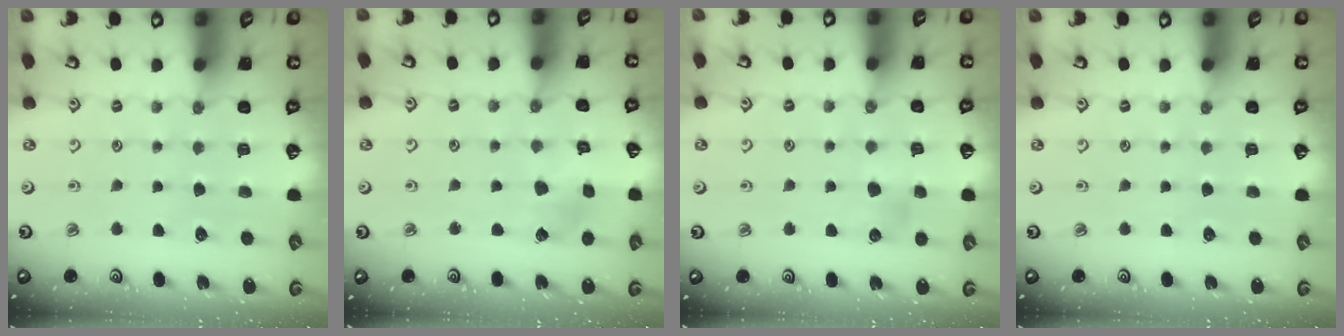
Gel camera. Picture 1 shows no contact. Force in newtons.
{"total": 3.2, "press": 3.2, "slide": 0.3}
{"total": 4.1, "press": 4.0, "slide": 1.0}
{"total": 0.0}